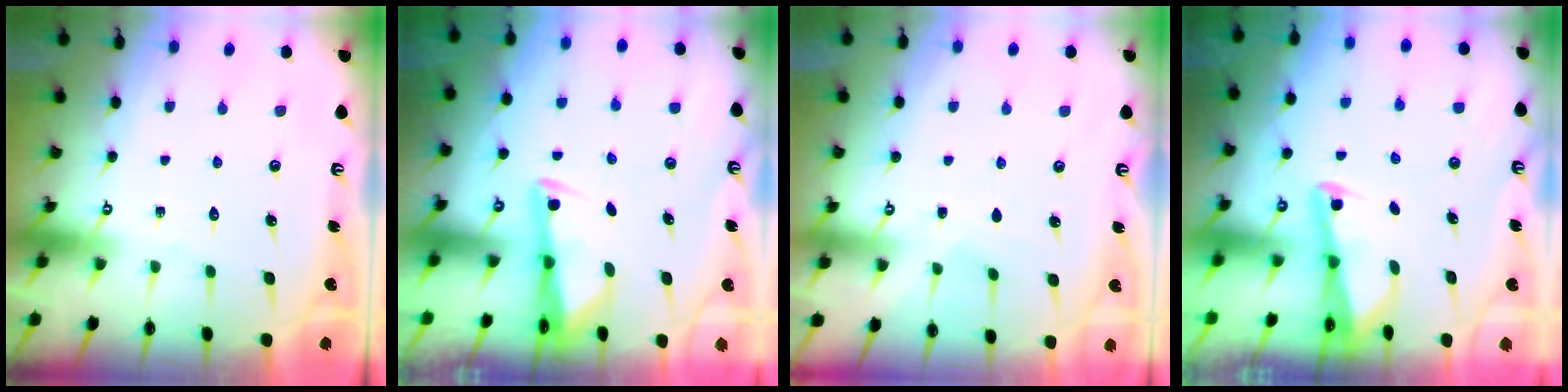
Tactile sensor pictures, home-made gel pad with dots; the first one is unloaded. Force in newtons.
{"total": 2.7, "press": 2.7, "slide": 0.4}
{"total": 2.7, "press": 2.6, "slide": 0.4}
{"total": 2.1, "press": 2.1, "slide": 0.3}